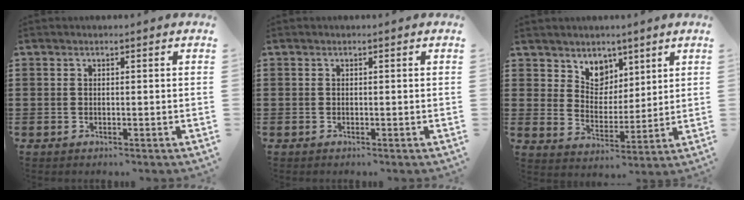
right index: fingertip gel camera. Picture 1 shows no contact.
{"total": 0.0}
{"total": 5.8, "force": [4.2, 4.0, 0.5], "torque": [-0.032, -0.010, 0.077]}